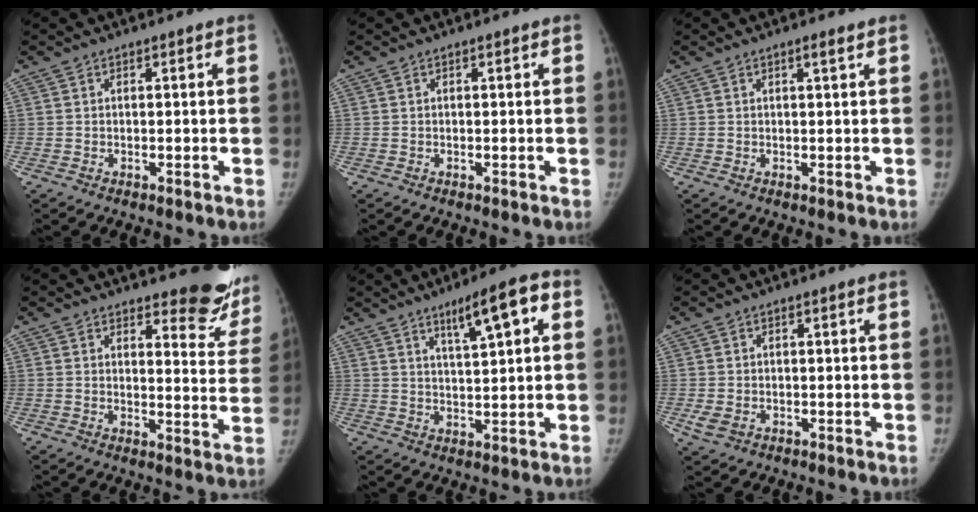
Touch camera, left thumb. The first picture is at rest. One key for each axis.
{"total": 0.0}
{"total": 1.3, "fx": 0.7, "fy": 0.0, "fz": 1.0, "tx": -0.016, "ty": -0.003, "tz": 0.013}
{"total": 12.0, "fx": 10.3, "fy": 4.1, "fz": 4.6, "tx": -0.007, "ty": -0.083, "tz": 0.106}
{"total": 9.1, "fx": 4.1, "fy": 1.8, "fz": 7.9, "tx": -0.117, "ty": -0.004, "tz": 0.064}
{"total": 2.7, "fx": -0.8, "fy": 2.0, "fz": 1.6, "tx": -0.033, "ty": 0.000, "tz": -0.010}